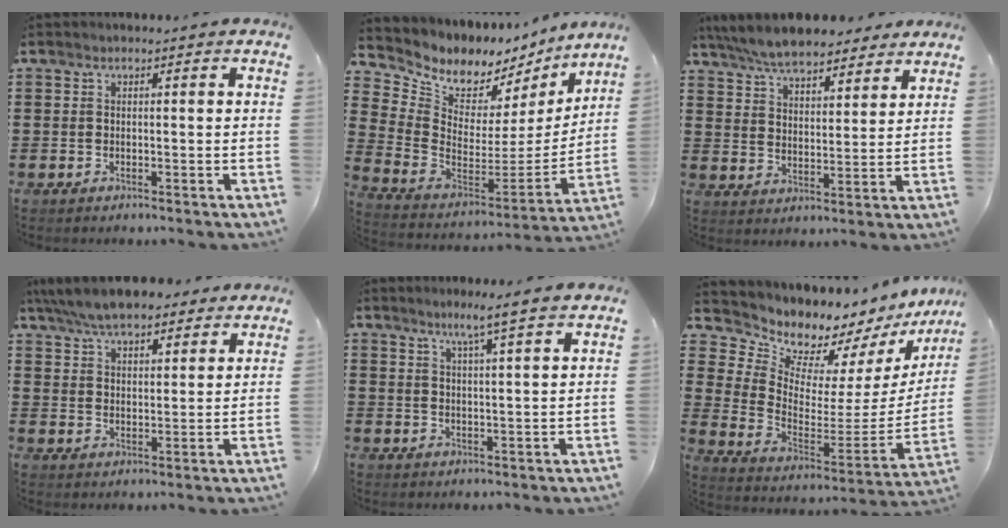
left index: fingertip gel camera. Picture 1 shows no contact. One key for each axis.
{"total": 6.3, "fx": 4.9, "fy": 3.9, "fz": 0.4, "tx": -0.050, "ty": -0.048, "tz": 0.089}
{"total": 7.4, "fx": 6.8, "fy": 1.6, "fz": 2.3, "tx": -0.072, "ty": -0.015, "tz": 0.126}
{"total": 7.1, "fx": 6.3, "fy": 2.0, "fz": 2.6, "tx": -0.072, "ty": -0.007, "tz": 0.118}
{"total": 4.3, "fx": 3.3, "fy": -0.7, "fz": 2.6, "tx": -0.059, "ty": -0.007, "tz": 0.055}
{"total": 7.2, "fx": 6.9, "fy": 2.0, "fz": -0.3, "tx": -0.049, "ty": -0.075, "tz": 0.120}